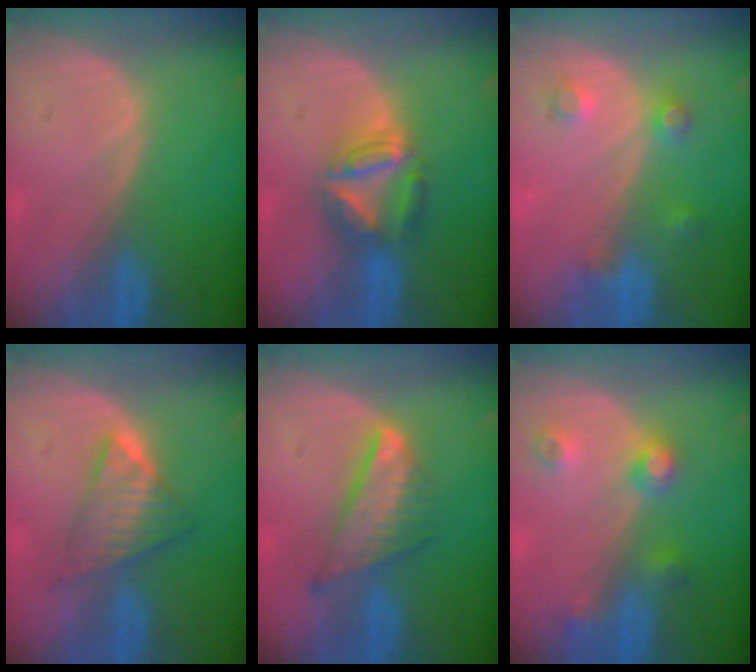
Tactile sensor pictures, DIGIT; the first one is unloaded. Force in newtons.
{"total": 6.9, "press": 6.1, "slide": 3.1}
{"total": 3.5, "press": 3.3, "slide": 1.1}
{"total": 5.9, "press": 5.9, "slide": 0.8}
{"total": 7.6, "press": 6.6, "slide": 3.7}
{"total": 4.5, "press": 4.0, "slide": 2.1}